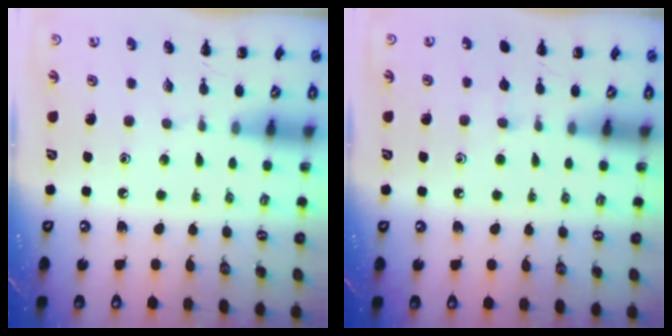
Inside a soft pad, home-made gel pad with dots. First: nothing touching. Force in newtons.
{"total": 2.8, "press": 2.5, "slide": 1.3}